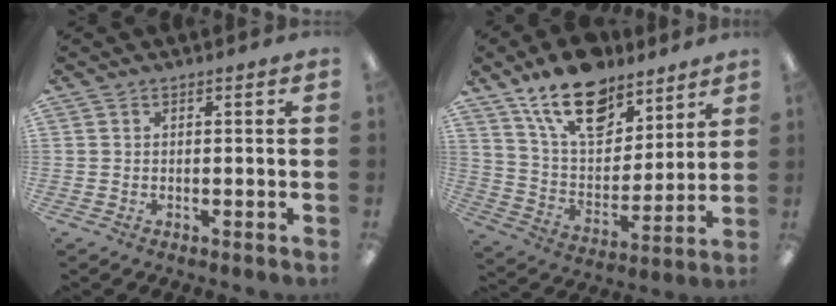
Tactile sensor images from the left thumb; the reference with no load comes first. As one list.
[{"total": 18.7, "force": [13.4, 9.2, 9.2], "torque": [-0.158, -0.076, 0.238]}]